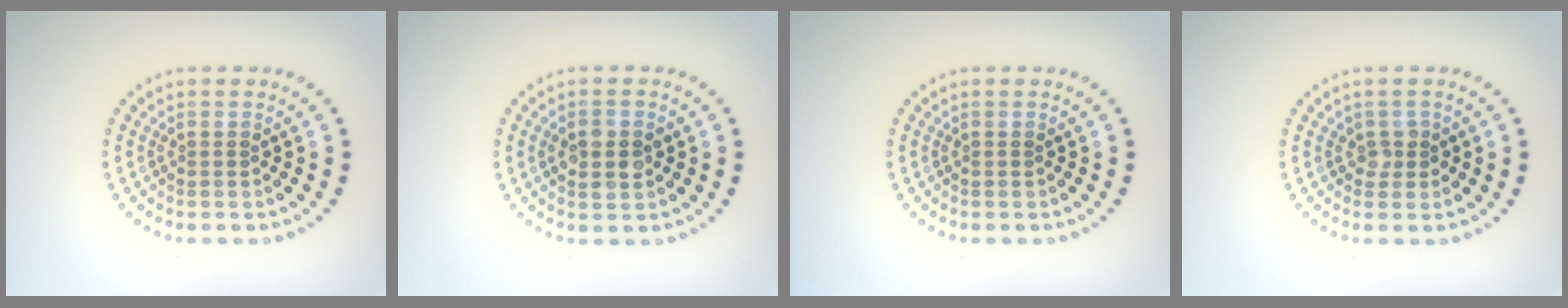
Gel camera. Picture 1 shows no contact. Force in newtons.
{"total": 2.8, "press": 2.8, "slide": 0.2}
{"total": 0.0}
{"total": 1.1, "press": 1.0, "slide": 0.4}